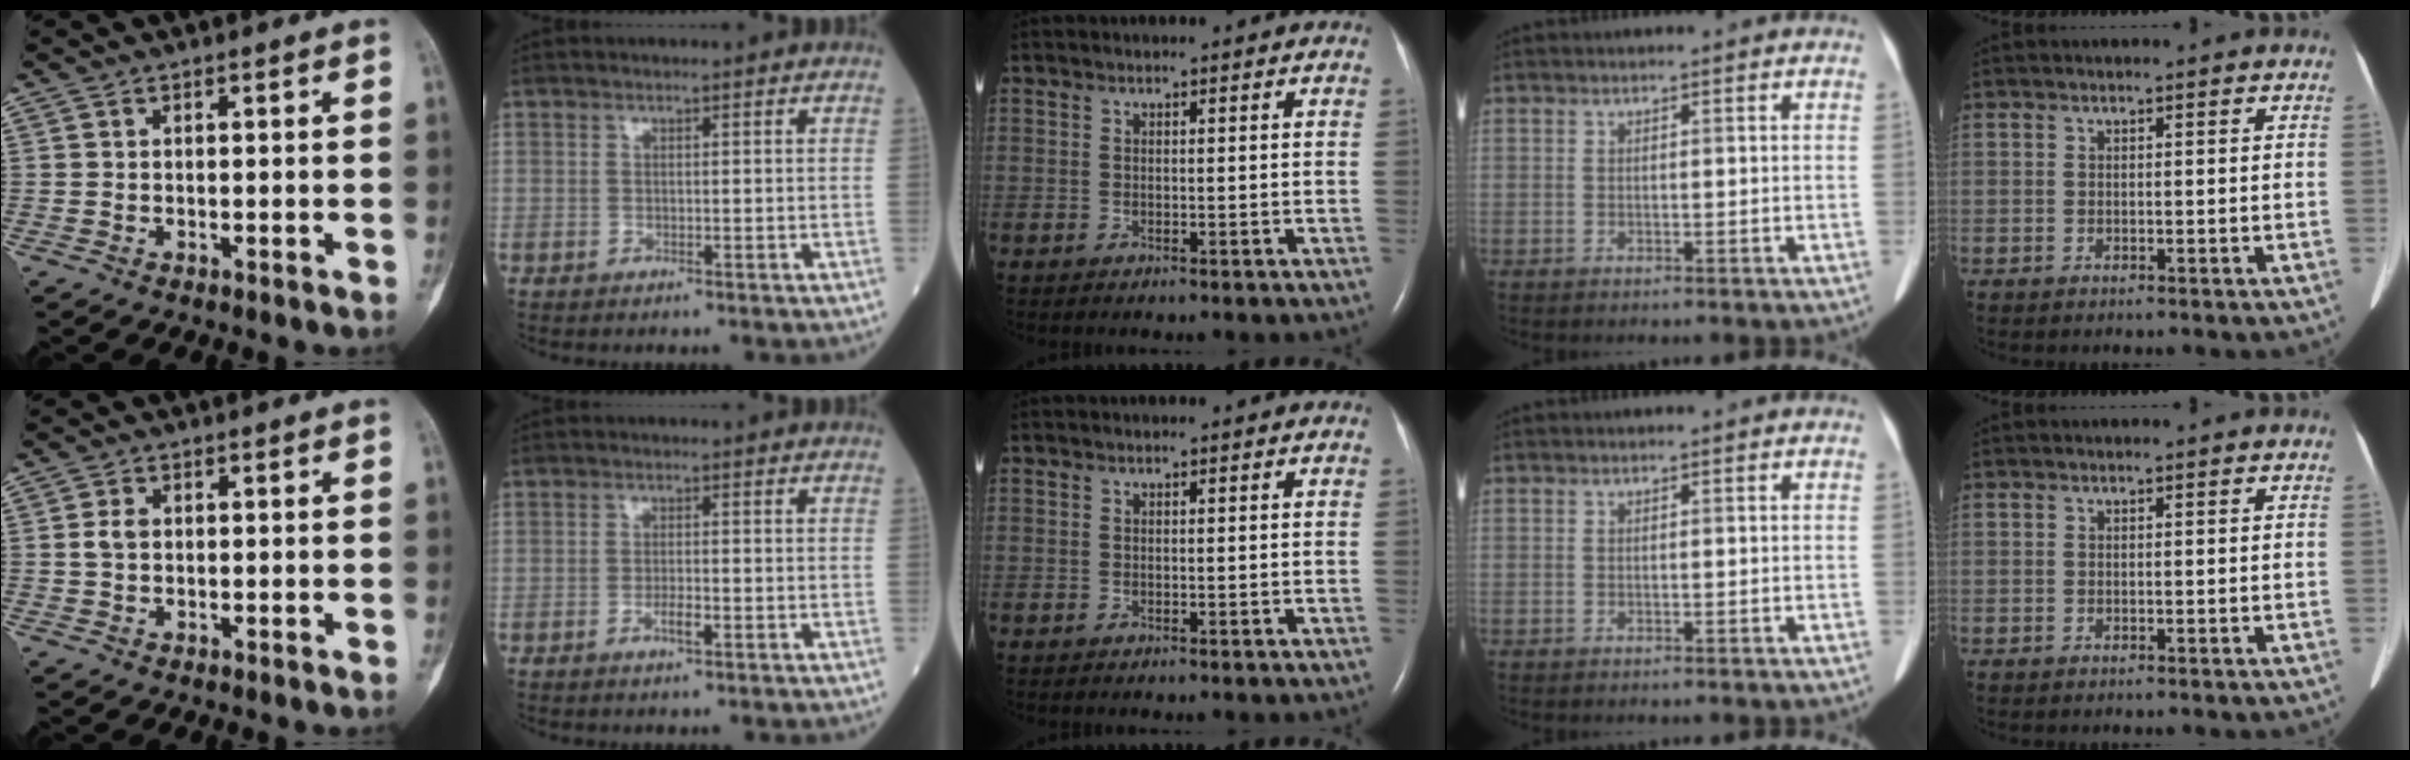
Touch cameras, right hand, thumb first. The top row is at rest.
{"thumb": {"total": 2.1, "force": [0.2, 1.5, 1.5], "torque": [-0.030, 0.005, 0.002]}, "index": {"total": 2.0, "force": [-0.9, 0.4, 1.8], "torque": [-0.032, 0.000, -0.015]}}